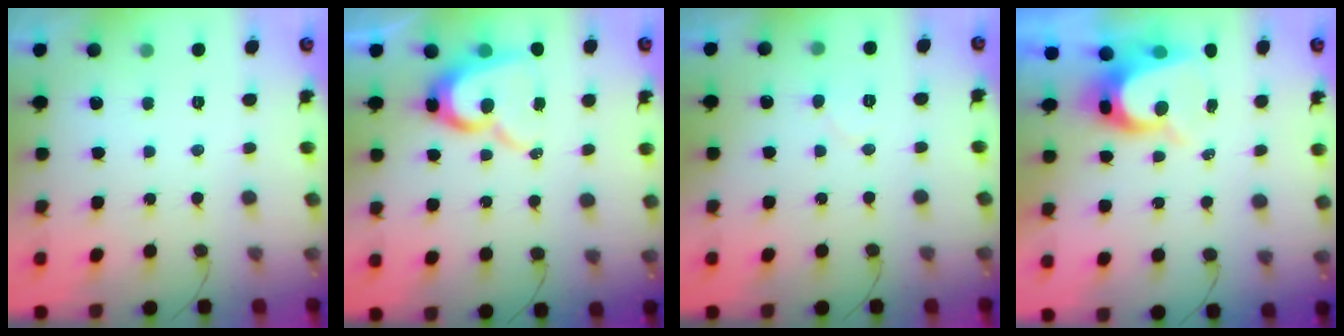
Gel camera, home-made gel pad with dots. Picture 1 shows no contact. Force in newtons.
{"total": 12.4, "press": 12.4, "slide": 1.4}
{"total": 4.8, "press": 4.8, "slide": 0.6}
{"total": 7.7, "press": 7.7, "slide": 0.4}